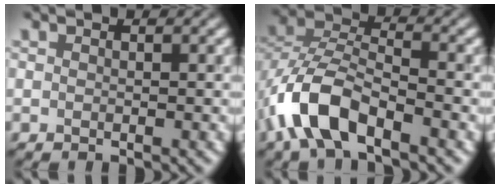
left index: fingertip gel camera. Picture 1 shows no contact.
{"total": 7.0, "force": [-3.7, 3.2, 4.9], "torque": [-0.095, 0.008, -0.081]}